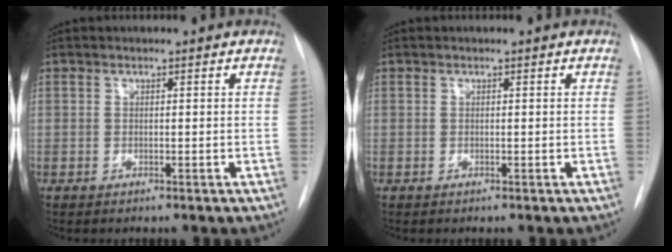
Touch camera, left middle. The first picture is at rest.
{"total": 0.0}